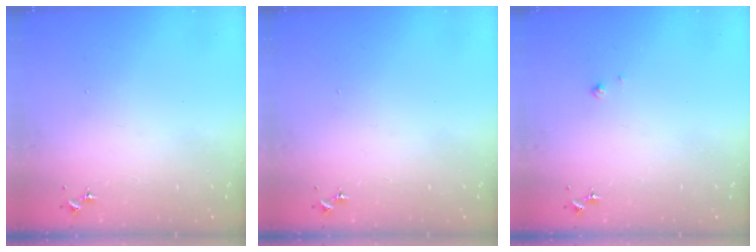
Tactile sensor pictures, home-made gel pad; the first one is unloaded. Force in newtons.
{"total": 0.0}
{"total": 2.1, "press": 2.1, "slide": 0.2}